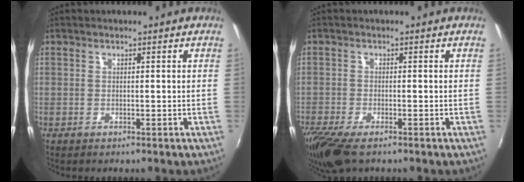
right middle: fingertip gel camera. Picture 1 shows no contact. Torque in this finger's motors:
{"motor_torque": [0.69, -0.63, 0.32, 0.10]}